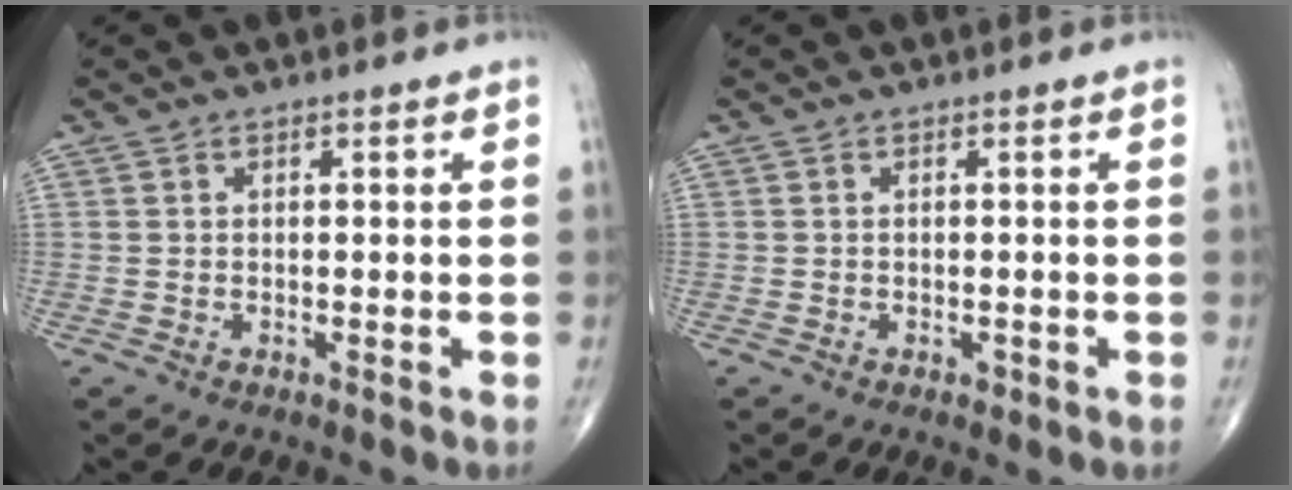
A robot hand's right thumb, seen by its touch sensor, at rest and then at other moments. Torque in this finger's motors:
{"motor_torque": [0.19, 0.23, -0.19, -0.29, 0.01]}